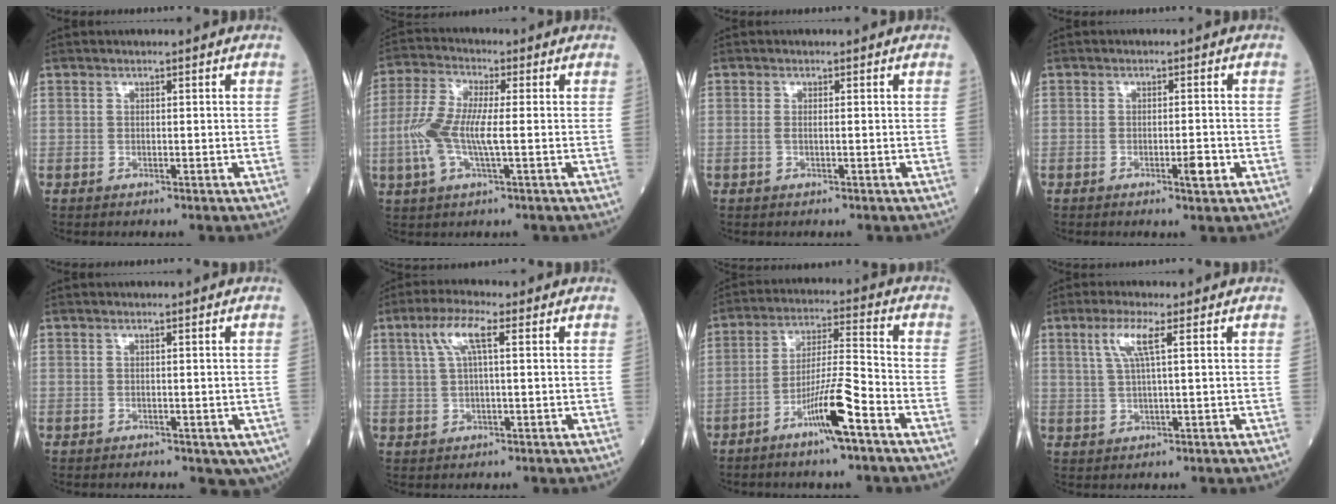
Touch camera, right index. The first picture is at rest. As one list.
[{"total": 8.4, "force": [-0.8, 2.0, 8.1], "torque": [-0.189, 0.007, -0.018]}, {"total": 0.6, "force": [0.0, 0.2, 0.6], "torque": [-0.016, 0.000, 0.001]}, {"total": 2.4, "force": [-0.9, 0.5, 2.2], "torque": [-0.032, -0.001, -0.011]}, {"total": 3.6, "force": [-1.6, 1.7, 2.7], "torque": [-0.016, -0.004, -0.017]}, {"total": 5.3, "force": [2.0, 0.8, 4.8], "torque": [-0.105, 0.020, 0.044]}, {"total": 9.2, "force": [-5.2, -0.1, 7.7], "torque": [-0.146, -0.001, -0.092]}, {"total": 4.5, "force": [1.9, 0.0, 4.1], "torque": [-0.090, 0.006, 0.041]}]